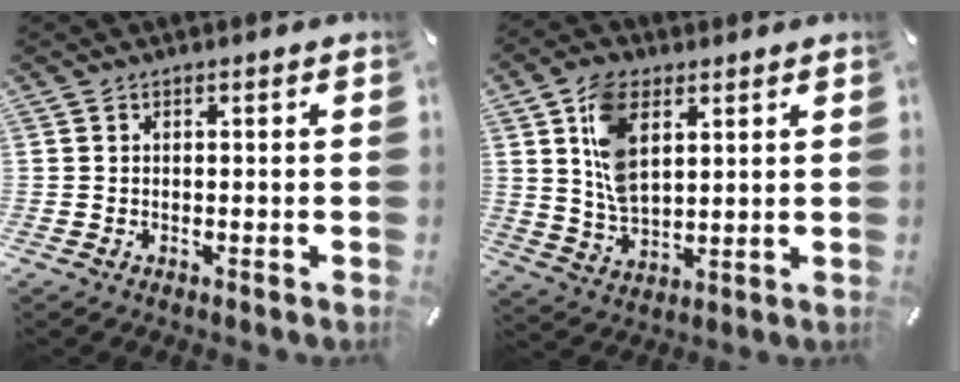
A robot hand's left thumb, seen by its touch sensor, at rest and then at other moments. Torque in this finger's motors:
{"motor_torque": [0.65, 0.03, 0.63, 0.22, 0.15]}